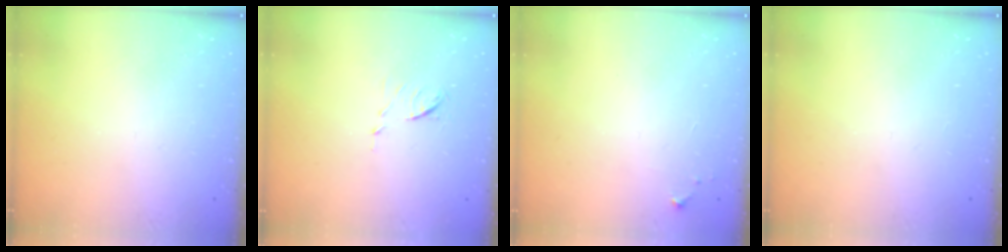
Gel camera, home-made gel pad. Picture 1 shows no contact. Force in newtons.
{"total": 5.8, "press": 5.8, "slide": 0.8}
{"total": 4.3, "press": 4.3, "slide": 0.7}
{"total": 0.0}